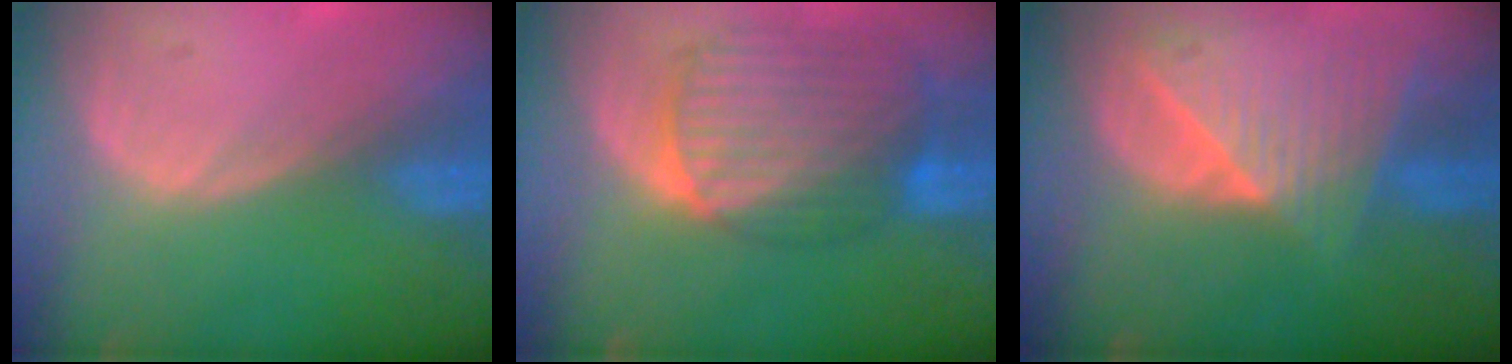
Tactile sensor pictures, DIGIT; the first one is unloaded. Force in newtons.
{"total": 10.6, "press": 9.0, "slide": 5.5}
{"total": 9.1, "press": 8.1, "slide": 4.1}